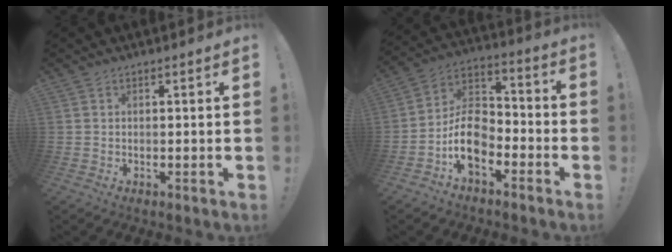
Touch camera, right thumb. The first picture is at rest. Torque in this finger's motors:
{"motor_torque": [2.19, 0.89, 0.91, -0.97, 0.06]}